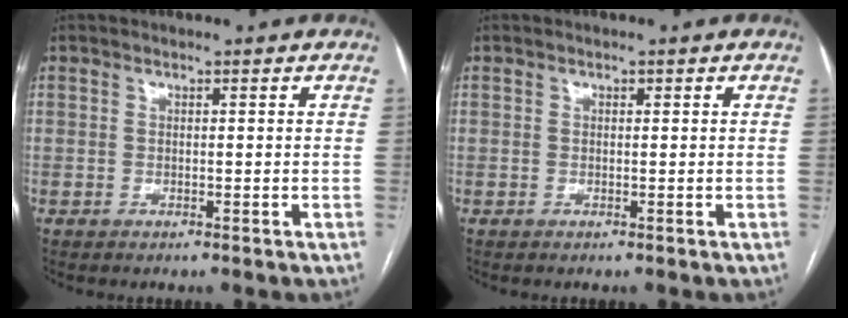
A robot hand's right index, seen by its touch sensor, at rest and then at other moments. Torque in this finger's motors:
{"motor_torque": [0.02, 0.03, -0.01, 0.00]}